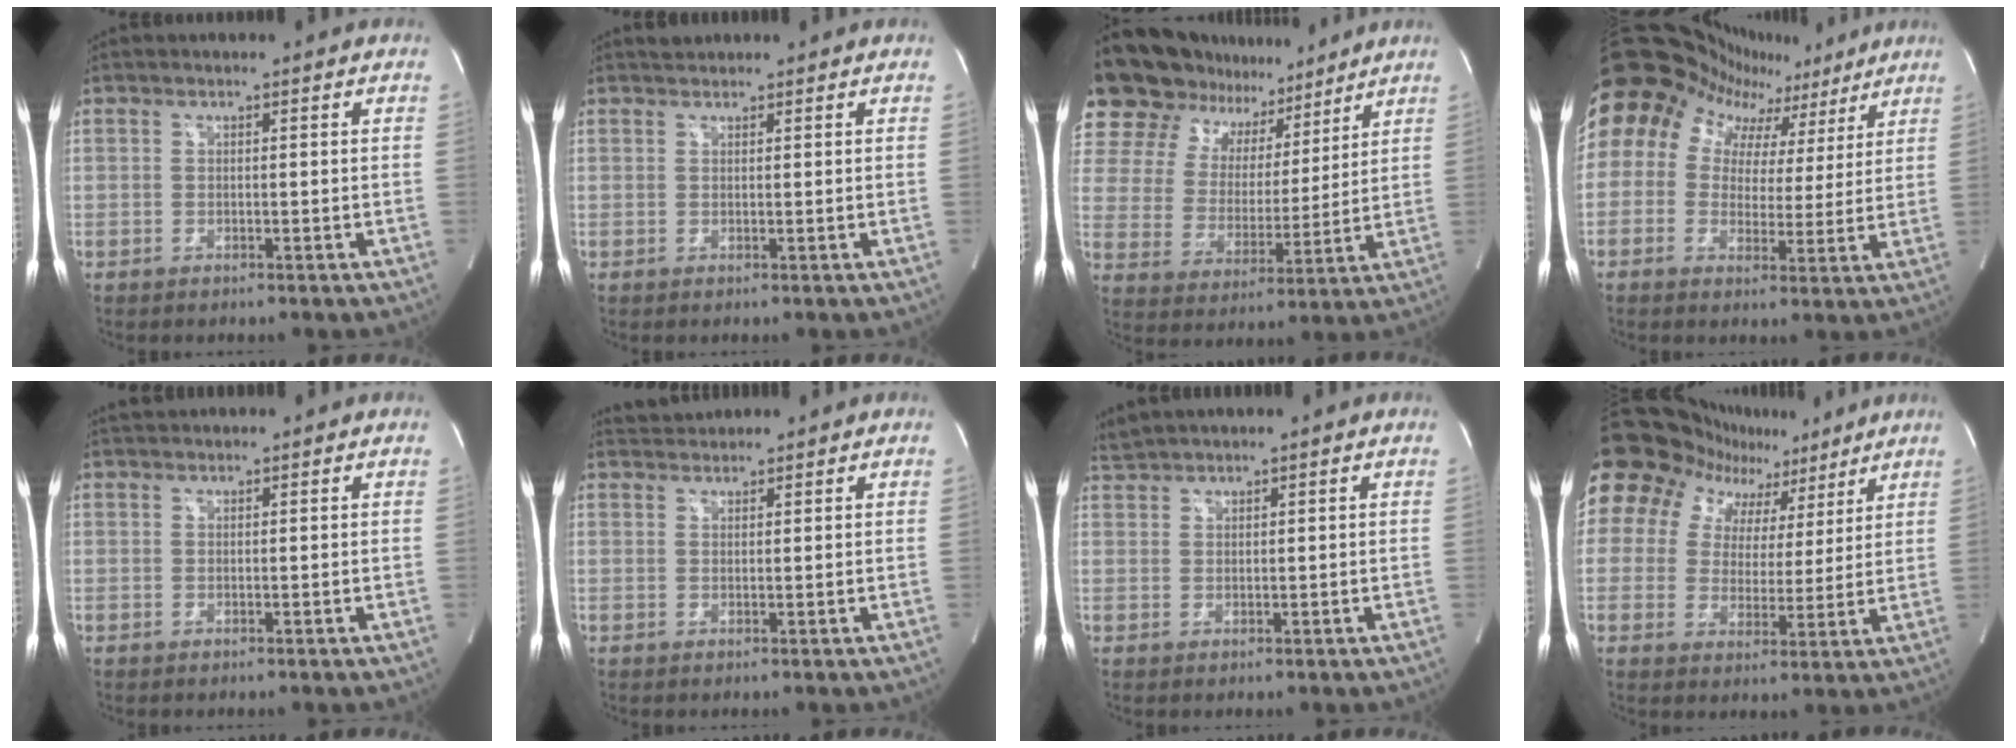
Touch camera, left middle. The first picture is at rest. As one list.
[{"total": 1.1, "force": [1.0, 0.4, 0.0], "torque": [-0.009, 0.010, 0.020]}, {"total": 18.8, "force": [15.4, 9.0, 6.0], "torque": [-0.113, 0.043, 0.253]}, {"total": 21.8, "force": [12.8, 15.2, 9.0], "torque": [-0.193, 0.097, 0.186]}, {"total": 1.3, "force": [1.3, 0.3, 0.2], "torque": [-0.012, 0.020, 0.026]}, {"total": 2.1, "force": [2.1, 0.3, -0.3], "torque": [-0.004, 0.015, 0.042]}, {"total": 2.2, "force": [2.2, -0.1, 0.1], "torque": [-0.009, 0.017, 0.051]}, {"total": 15.8, "force": [10.2, 11.2, 4.5], "torque": [-0.088, 0.055, 0.142]}]